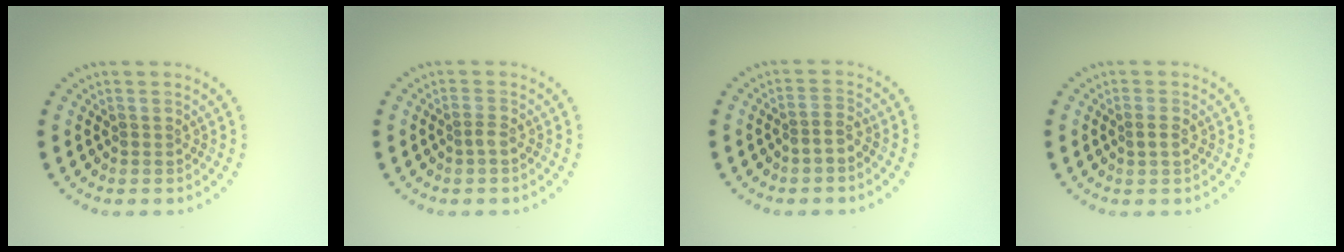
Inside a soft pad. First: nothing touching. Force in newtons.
{"total": 0.9, "press": 0.6, "slide": 0.6}
{"total": 1.4, "press": 1.2, "slide": 0.8}
{"total": 1.2, "press": 1.1, "slide": 0.4}